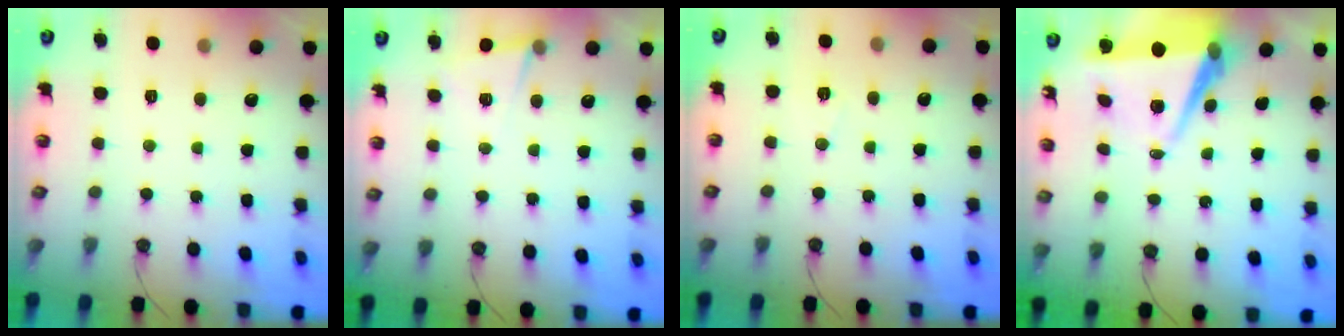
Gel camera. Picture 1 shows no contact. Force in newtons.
{"total": 3.0, "press": 2.7, "slide": 1.2}
{"total": 6.1, "press": 4.1, "slide": 4.5}
{"total": 7.5, "press": 6.1, "slide": 4.3}